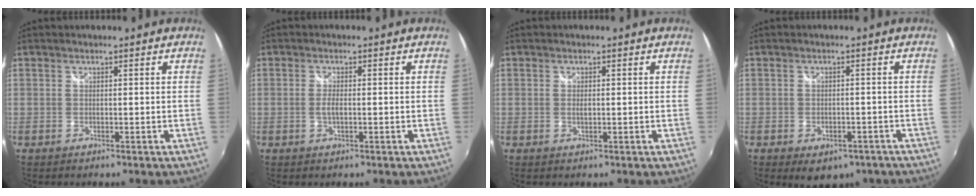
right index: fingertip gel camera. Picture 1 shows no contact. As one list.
[{"total": 1.9, "force": [-0.3, 0.6, 1.8], "torque": [-0.036, -0.001, -0.007]}, {"total": 1.1, "force": [0.0, 0.6, 0.9], "torque": [-0.016, 0.000, -0.002]}, {"total": 7.8, "force": [-4.9, 4.6, 4.0], "torque": [-0.076, -0.014, -0.052]}]